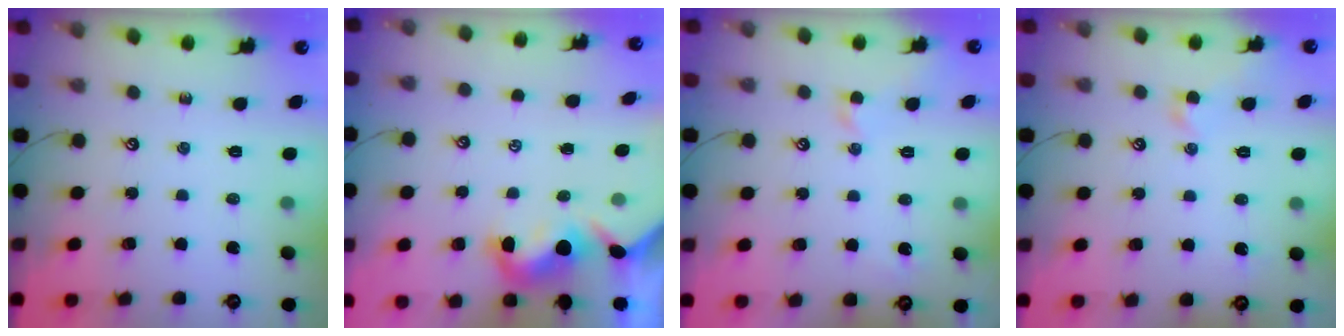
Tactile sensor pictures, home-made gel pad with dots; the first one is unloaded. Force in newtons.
{"total": 1.5, "press": 1.2, "slide": 0.9}
{"total": 0.9, "press": 0.9, "slide": 0.1}
{"total": 2.7, "press": 2.6, "slide": 0.7}